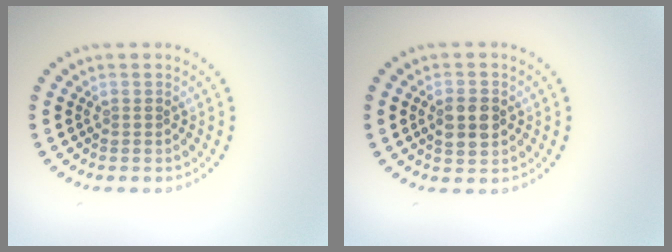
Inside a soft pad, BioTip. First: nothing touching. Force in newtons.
{"total": 2.6, "press": 2.6, "slide": 0.0}